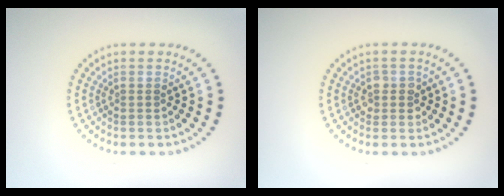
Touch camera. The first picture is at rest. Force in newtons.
{"total": 1.4, "press": 1.3, "slide": 0.6}